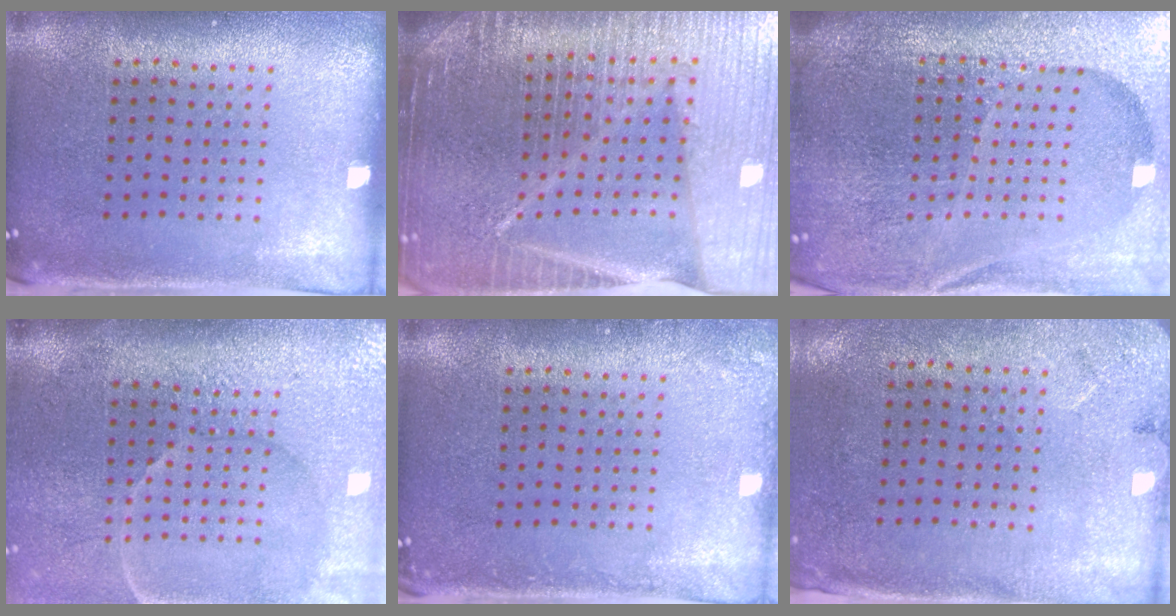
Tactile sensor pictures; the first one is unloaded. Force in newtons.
{"total": 7.2, "press": 6.2, "slide": 3.8}
{"total": 6.6, "press": 5.7, "slide": 3.3}
{"total": 4.5, "press": 3.9, "slide": 2.3}
{"total": 1.2, "press": 1.2, "slide": 0.2}
{"total": 2.7, "press": 2.2, "slide": 1.6}